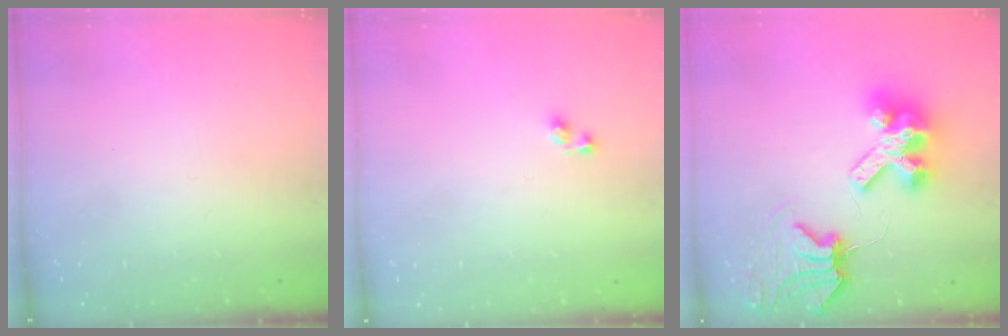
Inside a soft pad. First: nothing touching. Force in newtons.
{"total": 2.9, "press": 2.9, "slide": 0.2}
{"total": 11.3, "press": 11.2, "slide": 1.3}